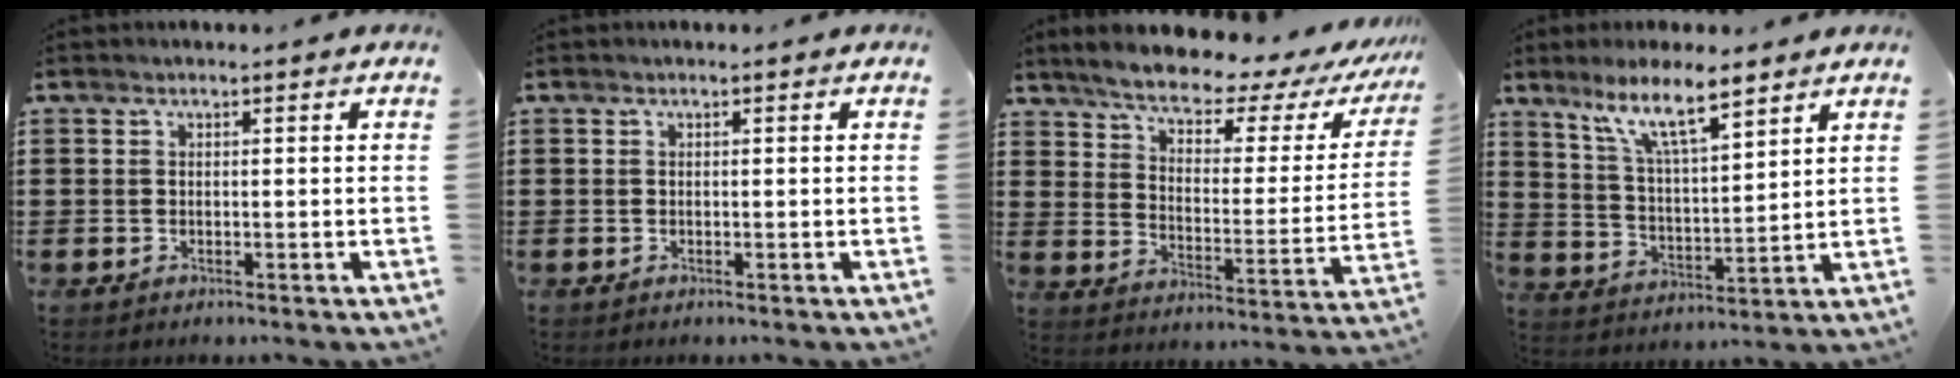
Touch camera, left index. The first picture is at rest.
{"total": 0.0}
{"total": 6.9, "force": [6.0, 1.3, 3.2], "torque": [-0.085, -0.038, 0.097]}
{"total": 9.6, "force": [7.2, 1.7, 6.1], "torque": [-0.129, -0.021, 0.126]}